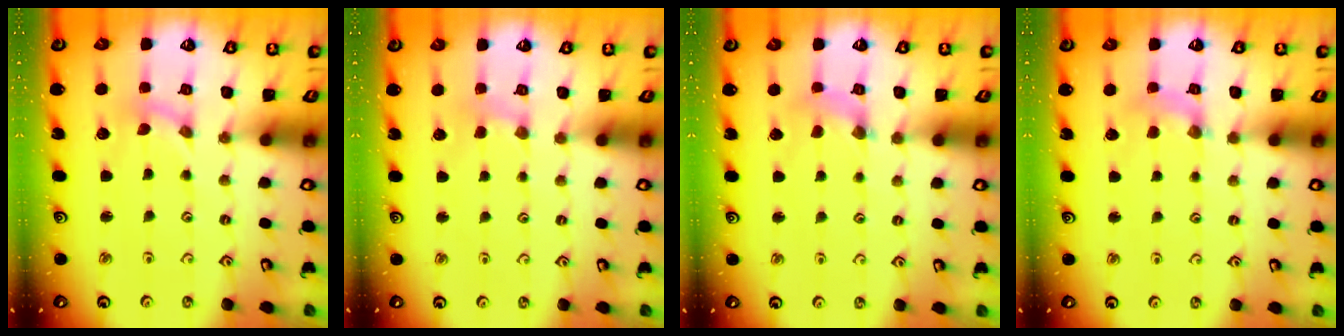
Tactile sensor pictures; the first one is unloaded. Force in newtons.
{"total": 1.9, "press": 1.8, "slide": 0.3}
{"total": 1.2, "press": 1.2, "slide": 0.2}
{"total": 2.7, "press": 2.7, "slide": 0.3}